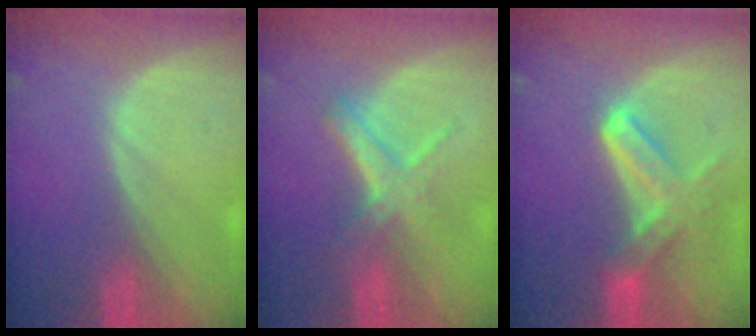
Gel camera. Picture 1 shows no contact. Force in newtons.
{"total": 5.4, "press": 5.2, "slide": 1.3}
{"total": 6.4, "press": 6.4, "slide": 0.6}